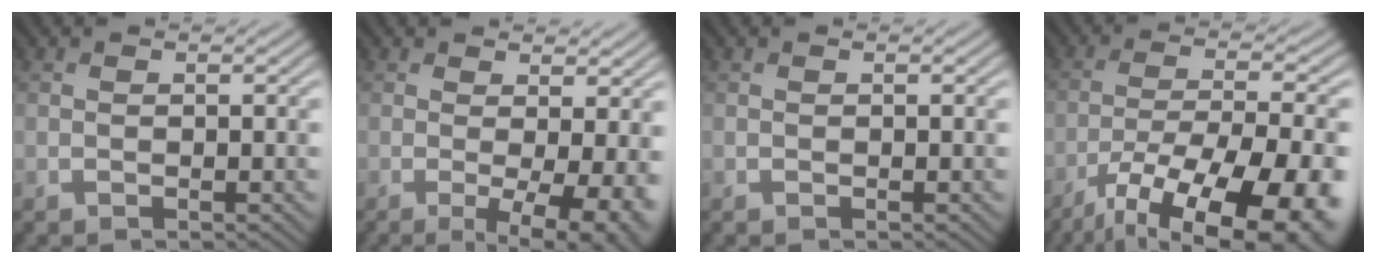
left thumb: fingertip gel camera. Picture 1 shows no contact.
{"total": 6.8, "force": [-0.5, 1.9, 6.5], "torque": [-0.093, -0.009, -0.004]}
{"total": 0.0}
{"total": 17.9, "force": [-11.6, 5.7, 12.4], "torque": [-0.181, -0.033, -0.168]}